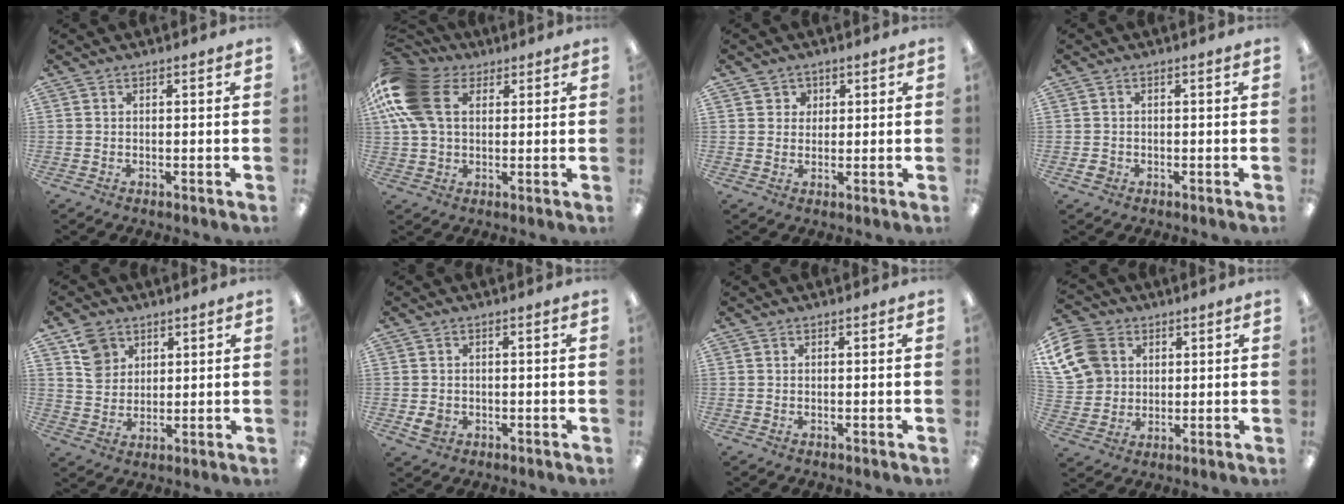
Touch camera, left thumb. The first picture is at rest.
{"total": 17.1, "force": [5.3, 11.6, 11.4], "torque": [-0.268, 0.005, 0.098]}
{"total": 3.2, "force": [1.4, 2.9, 0.0], "torque": [0.005, 0.000, 0.021]}
{"total": 2.0, "force": [-0.7, 1.7, 0.6], "torque": [-0.008, 0.005, -0.015]}
{"total": 7.3, "force": [4.1, 5.8, 1.7], "torque": [-0.033, -0.004, 0.078]}
{"total": 3.2, "force": [-0.8, 2.8, 1.4], "torque": [-0.020, -0.001, -0.015]}
{"total": 0.0}
{"total": 12.5, "force": [5.0, 10.1, 5.3], "torque": [-0.114, 0.000, 0.102]}